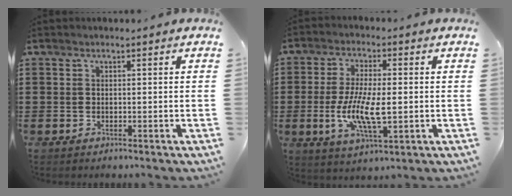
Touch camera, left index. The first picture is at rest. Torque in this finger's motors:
{"motor_torque": [2.14, 0.00, 0.49, 0.21]}